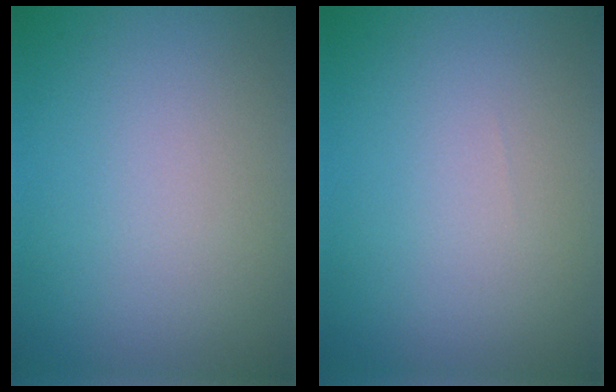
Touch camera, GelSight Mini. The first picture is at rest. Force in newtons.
{"total": 0.0}